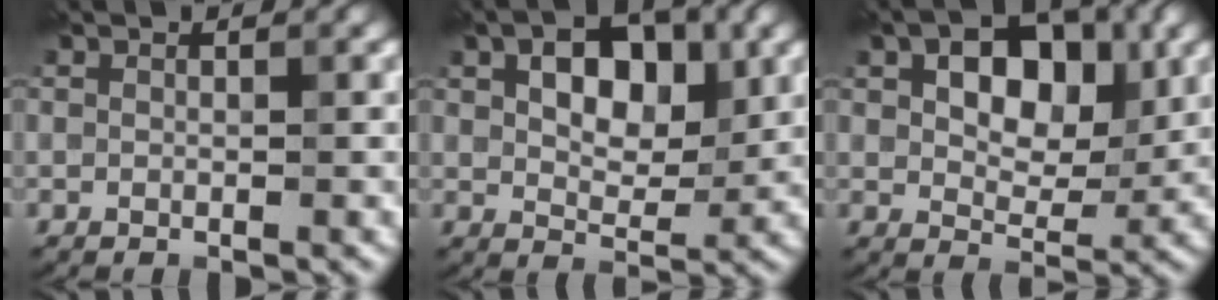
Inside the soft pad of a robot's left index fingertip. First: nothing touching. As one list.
[{"total": 6.1, "force": [1.8, 3.6, 4.6], "torque": [-0.070, 0.004, 0.023]}, {"total": 7.4, "force": [2.1, 4.5, 5.5], "torque": [-0.083, 0.006, 0.025]}]